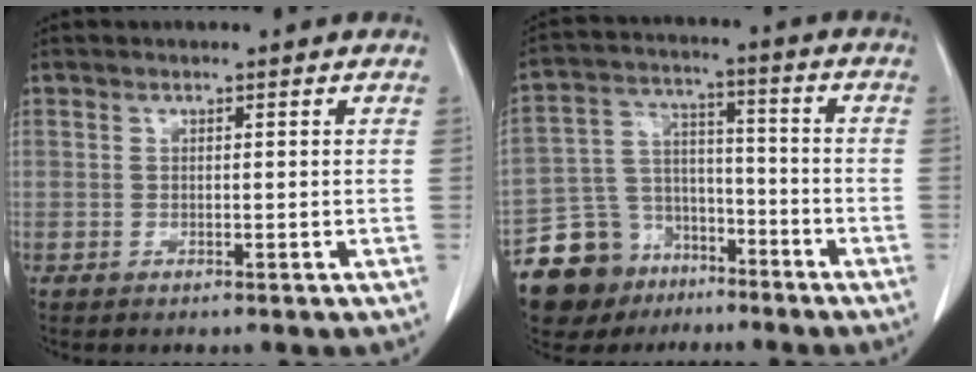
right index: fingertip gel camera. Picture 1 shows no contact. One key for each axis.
{"total": 13.1, "fx": -9.3, "fy": 8.9, "fz": 2.8, "tx": -0.062, "ty": 0.056, "tz": -0.155}